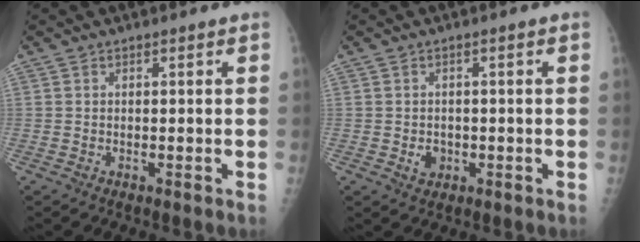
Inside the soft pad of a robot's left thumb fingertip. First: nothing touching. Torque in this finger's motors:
{"motor_torque": [-0.31, 0.51, 0.33, 0.05, -0.02]}